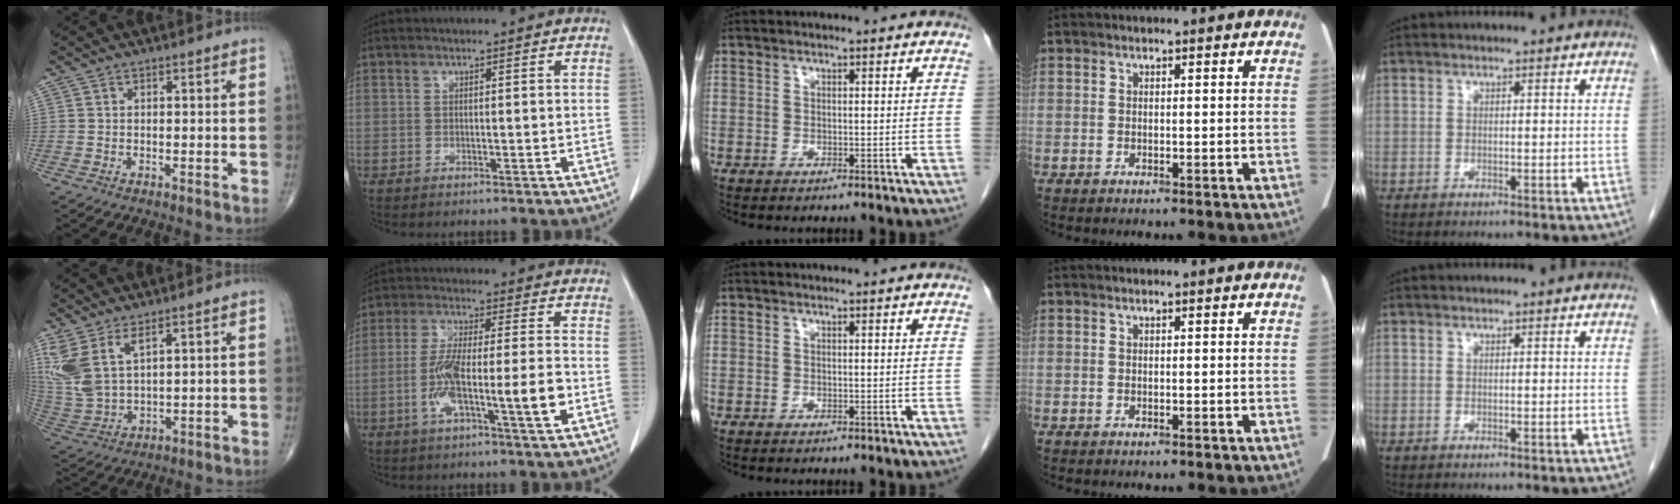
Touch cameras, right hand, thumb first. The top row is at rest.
{"thumb": {"total": 10.6, "force": [5.4, 4.5, 7.9], "torque": [-0.189, -0.020, 0.129]}, "index": {"total": 11.5, "force": [-3.1, 1.2, 11.1], "torque": [-0.201, 0.002, -0.055]}}